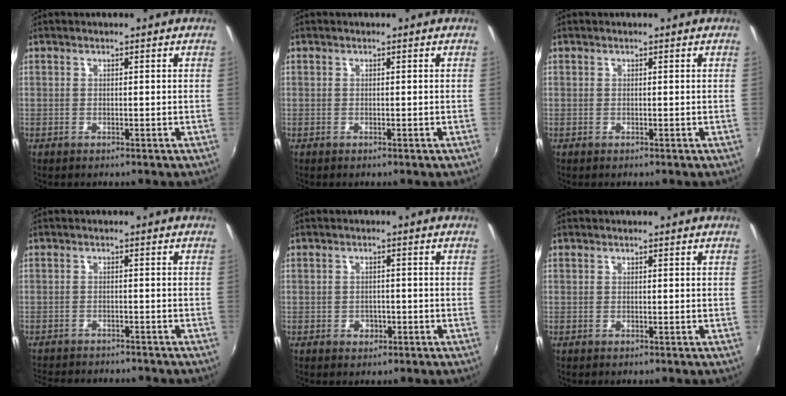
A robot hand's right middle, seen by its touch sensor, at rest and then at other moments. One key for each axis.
{"total": 0.0}
{"total": 0.0}
{"total": 9.5, "fx": -8.7, "fy": 2.3, "fz": 3.3, "tx": -0.082, "ty": -0.018, "tz": -0.129}
{"total": 2.5, "fx": -1.0, "fy": 2.0, "fz": 1.0, "tx": -0.018, "ty": 0.000, "tz": -0.014}
{"total": 0.0}